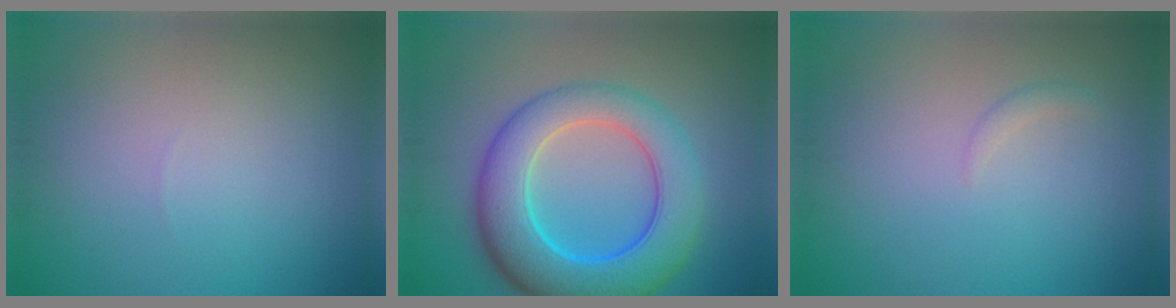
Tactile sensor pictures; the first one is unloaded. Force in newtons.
{"total": 9.4, "press": 9.4, "slide": 0.4}
{"total": 0.7, "press": 0.7, "slide": 0.1}